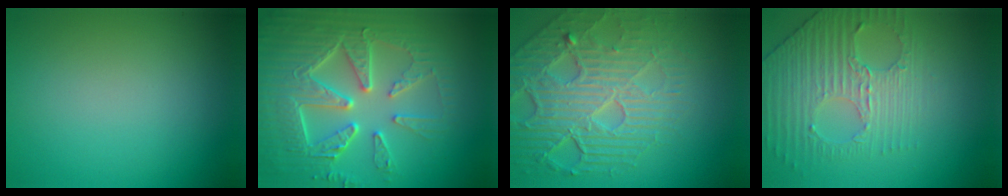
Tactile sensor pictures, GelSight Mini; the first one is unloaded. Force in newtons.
{"total": 8.0, "press": 6.3, "slide": 4.9}
{"total": 7.8, "press": 5.9, "slide": 5.1}
{"total": 3.8, "press": 3.6, "slide": 1.3}